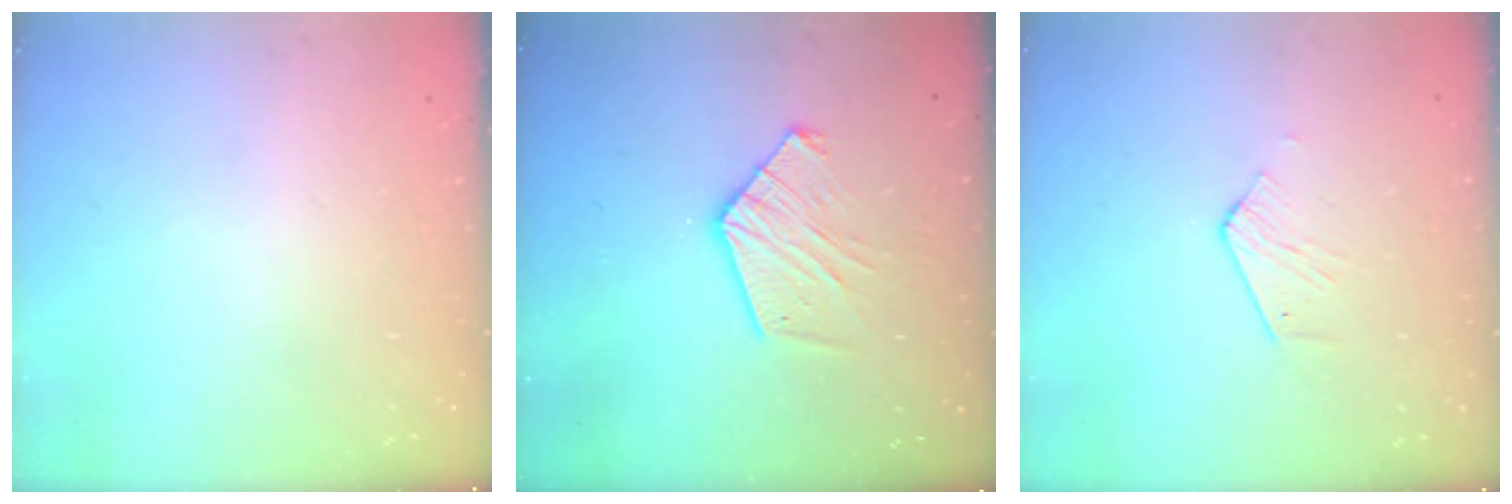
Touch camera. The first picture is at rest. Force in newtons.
{"total": 11.6, "press": 11.5, "slide": 1.0}
{"total": 3.5, "press": 3.5, "slide": 0.2}